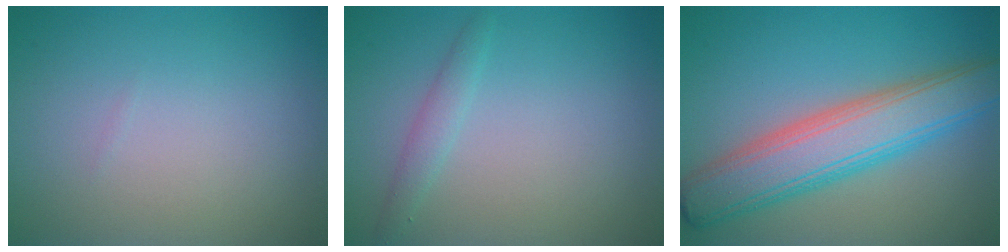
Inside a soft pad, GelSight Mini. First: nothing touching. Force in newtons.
{"total": 1.3, "press": 1.3, "slide": 0.1}
{"total": 7.7, "press": 7.6, "slide": 0.5}